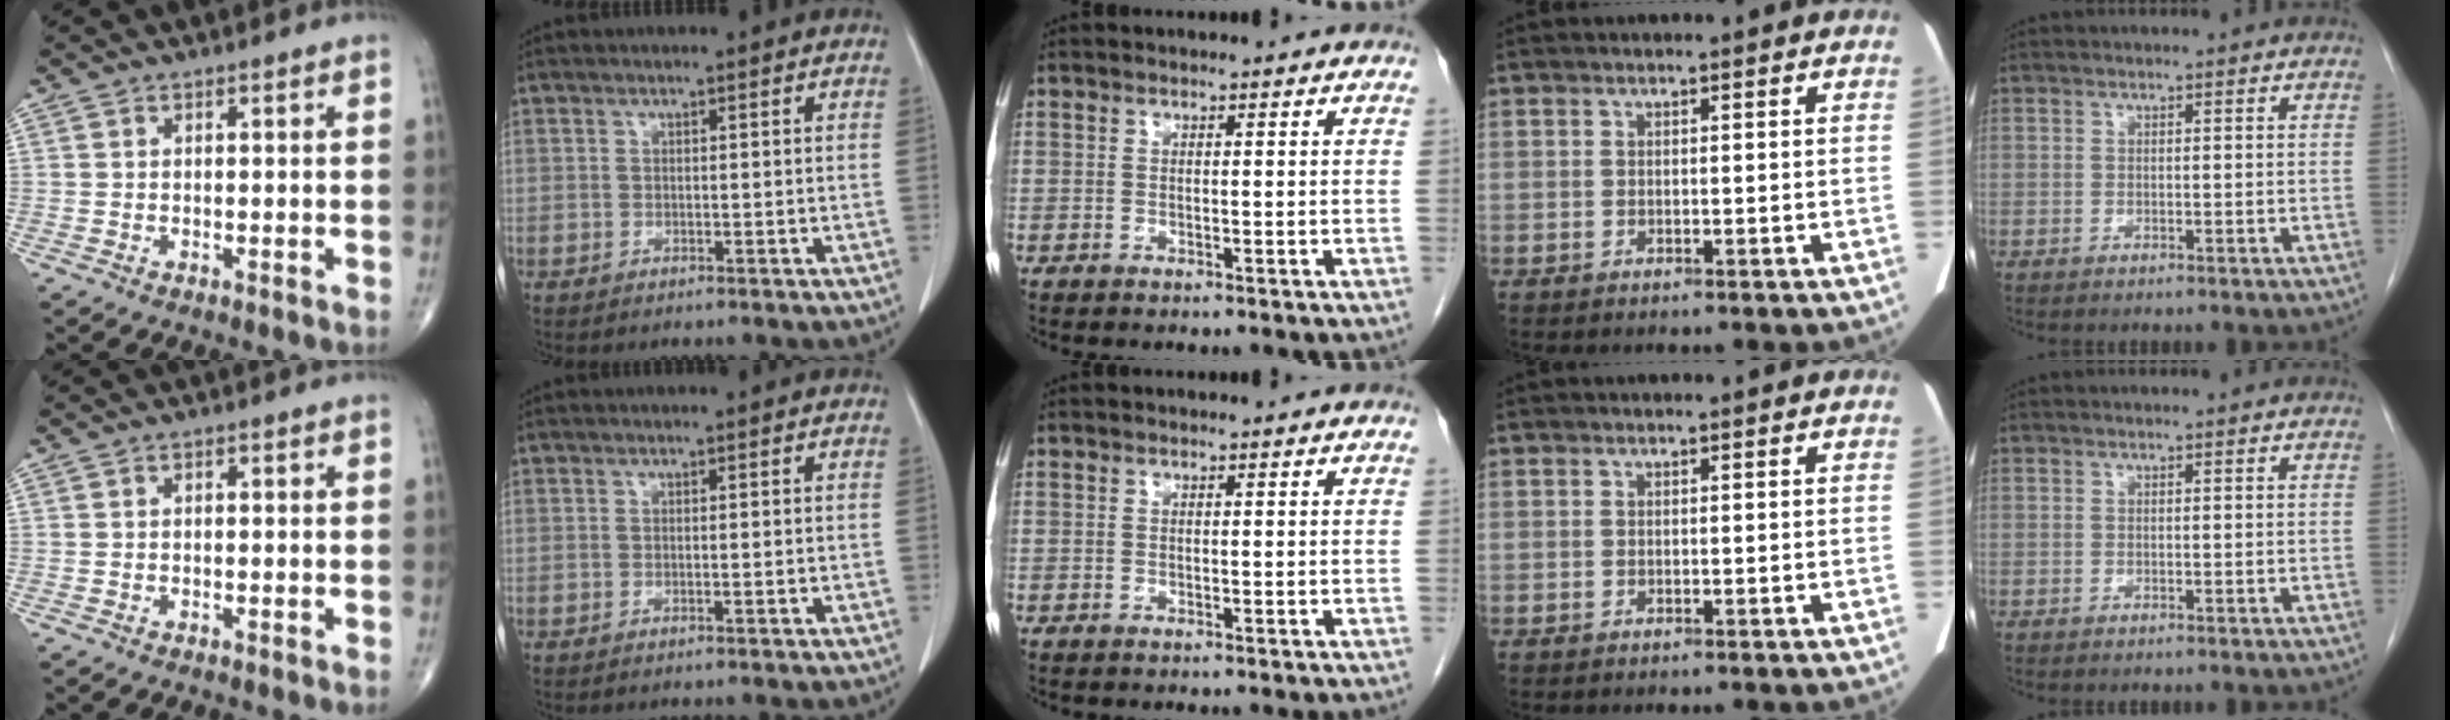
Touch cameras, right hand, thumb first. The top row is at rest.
{"thumb": {"total": 0.6, "force": [0.1, 0.3, 0.5], "torque": [-0.009, 0.004, 0.002]}, "index": {"total": 0.6, "force": [-0.2, 0.0, 0.5], "torque": [-0.013, 0.000, 0.002]}}